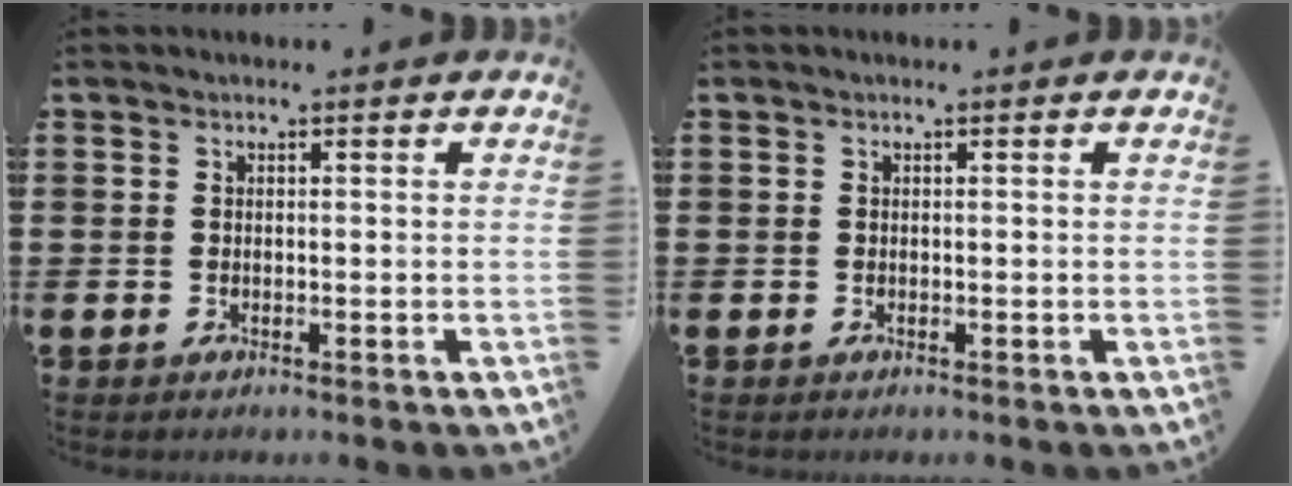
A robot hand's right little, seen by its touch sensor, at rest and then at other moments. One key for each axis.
{"total": 0.0}